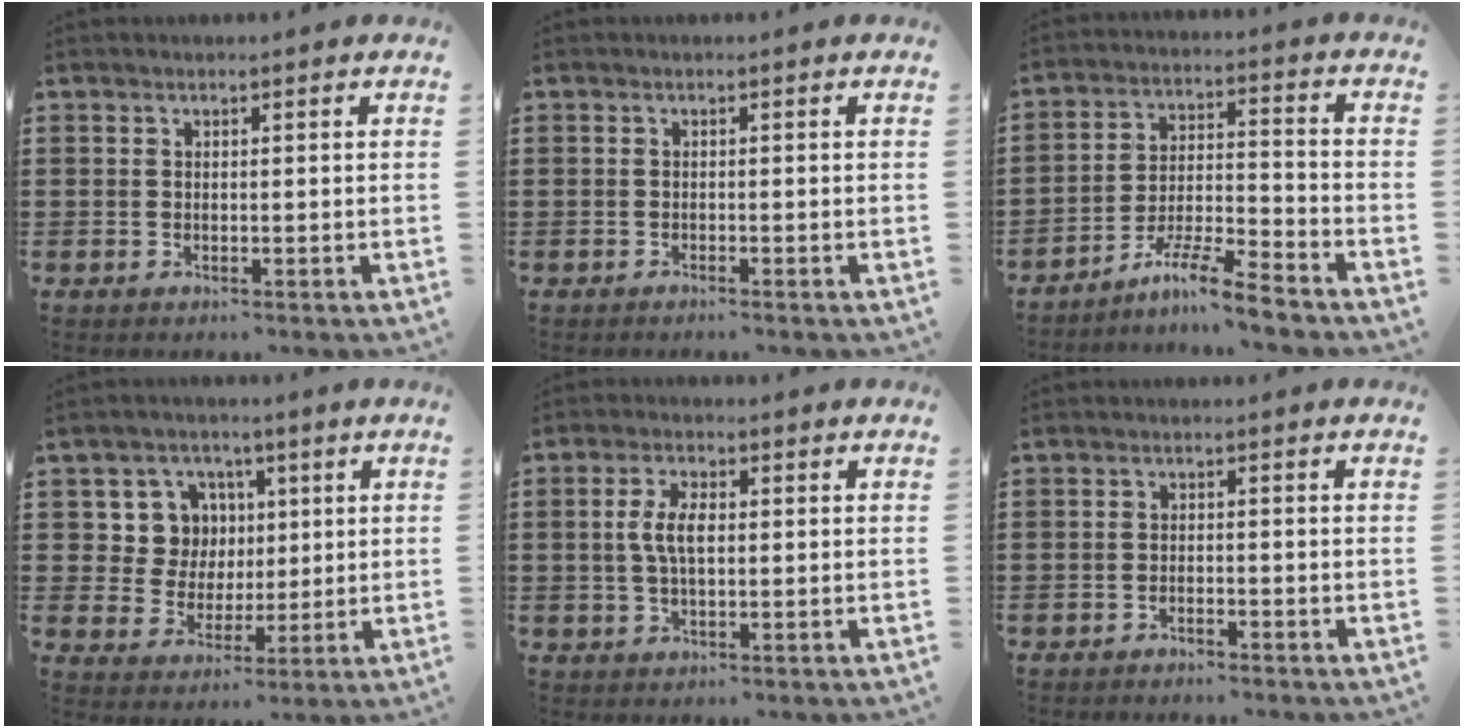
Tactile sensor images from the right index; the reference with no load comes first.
{"total": 0.5, "force": [-0.5, 0.0, 0.1], "torque": [-0.004, -0.002, -0.010]}
{"total": 8.1, "force": [-7.0, 0.4, 4.0], "torque": [-0.080, 0.007, -0.136]}
{"total": 7.9, "force": [2.1, 7.3, 2.1], "torque": [-0.063, 0.012, 0.040]}
{"total": 5.0, "force": [0.3, 2.2, 4.5], "torque": [-0.104, 0.003, -0.002]}
{"total": 1.2, "force": [-1.2, 0.2, 0.2], "torque": [-0.009, 0.000, -0.023]}